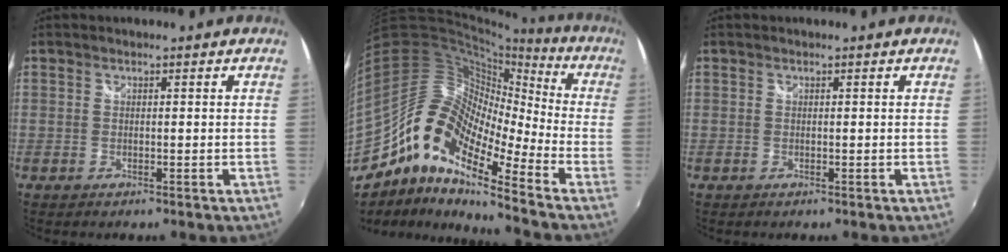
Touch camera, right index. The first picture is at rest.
{"total": 16.0, "force": [-9.2, 5.2, 12.0], "torque": [-0.193, 0.003, -0.198]}
{"total": 0.0}